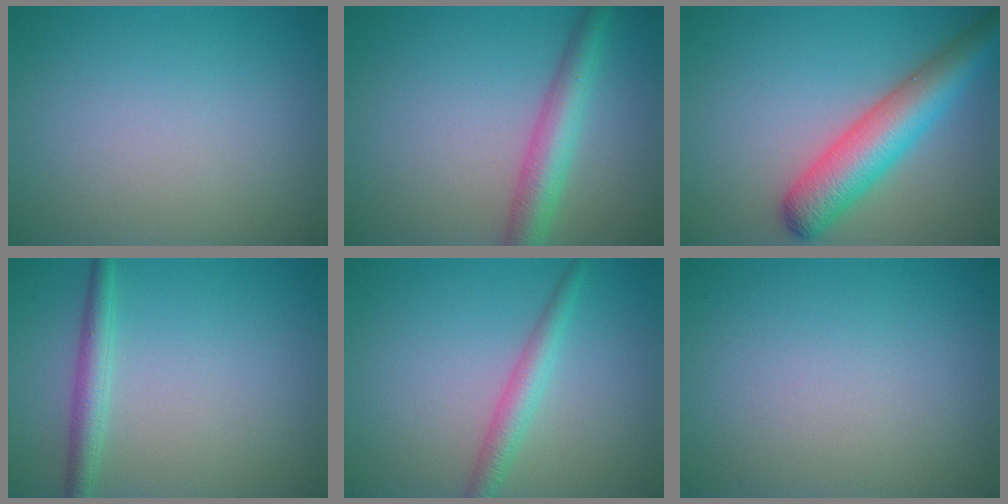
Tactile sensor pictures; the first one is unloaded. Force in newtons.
{"total": 4.1, "press": 4.1, "slide": 0.1}
{"total": 6.9, "press": 6.9, "slide": 0.3}
{"total": 2.3, "press": 2.3, "slide": 0.1}
{"total": 2.5, "press": 2.5, "slide": 0.1}
{"total": 0.0}